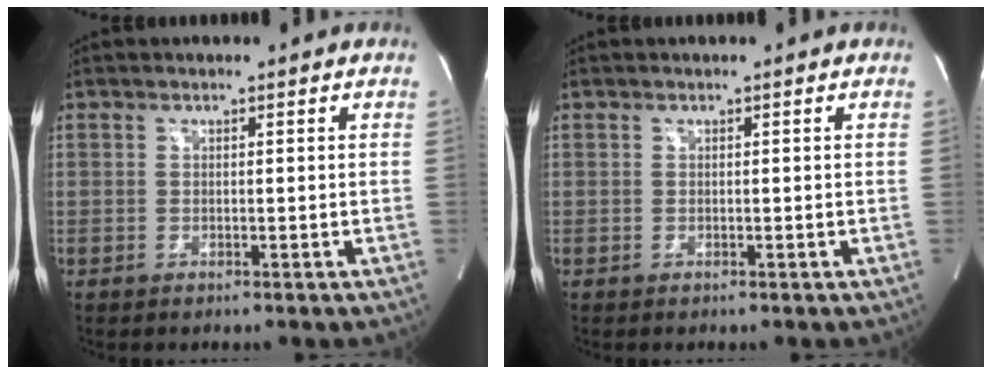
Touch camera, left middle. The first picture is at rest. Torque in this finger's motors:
{"motor_torque": [0.10, -0.10, 0.16, 0.02]}